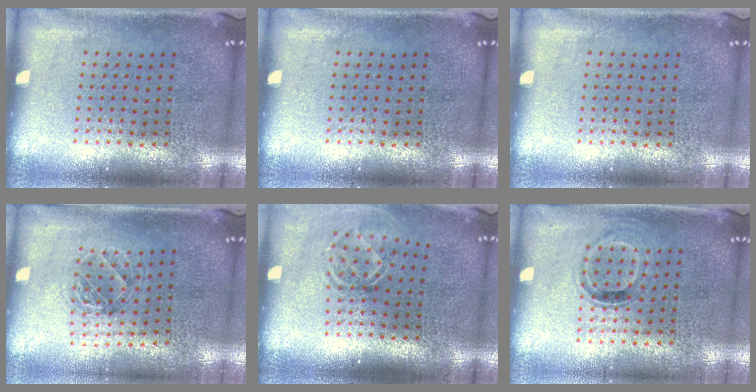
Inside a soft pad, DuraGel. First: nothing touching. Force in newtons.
{"total": 0.0}
{"total": 0.0}
{"total": 1.1, "press": 1.1, "slide": 0.2}
{"total": 1.7, "press": 1.1, "slide": 1.3}
{"total": 0.8, "press": 0.7, "slide": 0.4}